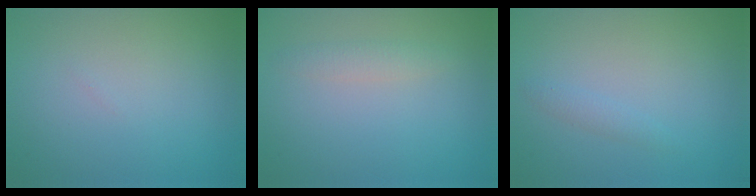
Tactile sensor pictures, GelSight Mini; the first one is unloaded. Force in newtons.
{"total": 1.4, "press": 1.4, "slide": 0.1}
{"total": 1.0, "press": 1.0, "slide": 0.0}